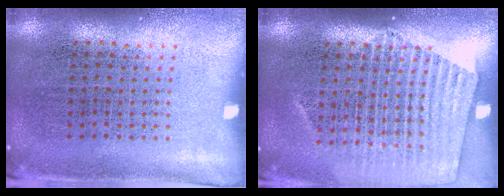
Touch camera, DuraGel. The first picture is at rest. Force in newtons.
{"total": 1.6, "press": 1.5, "slide": 0.6}